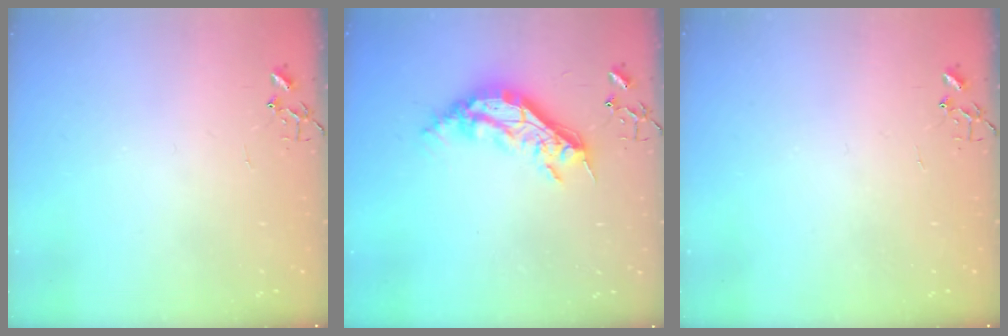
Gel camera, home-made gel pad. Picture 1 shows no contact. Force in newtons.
{"total": 16.8, "press": 16.8, "slide": 0.3}
{"total": 0.0}